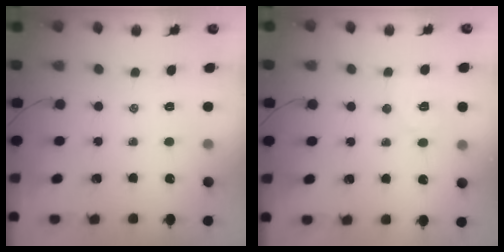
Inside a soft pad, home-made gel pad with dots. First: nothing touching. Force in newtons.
{"total": 6.9, "press": 6.8, "slide": 1.1}